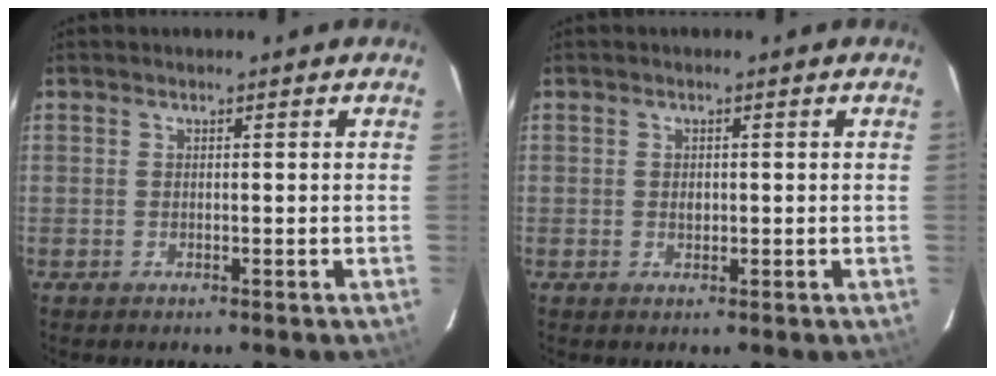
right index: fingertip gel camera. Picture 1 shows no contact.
{"total": 1.3, "force": [0.0, 1.0, 0.7], "torque": [-0.011, 0.002, 0.001]}